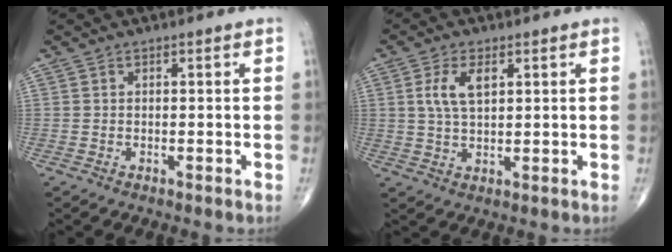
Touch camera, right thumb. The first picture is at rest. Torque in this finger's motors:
{"motor_torque": [0.03, 0.03, 0.34, 0.01, 0.15]}